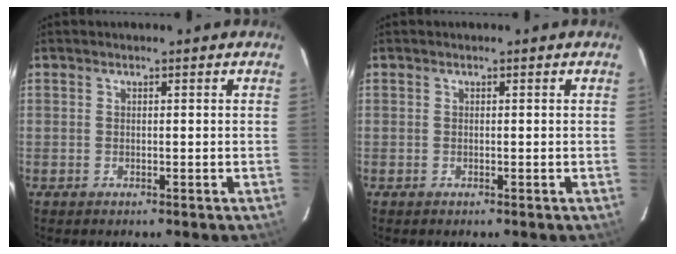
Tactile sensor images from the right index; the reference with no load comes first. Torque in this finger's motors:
{"motor_torque": [0.00, 0.00, 0.00, 0.00]}